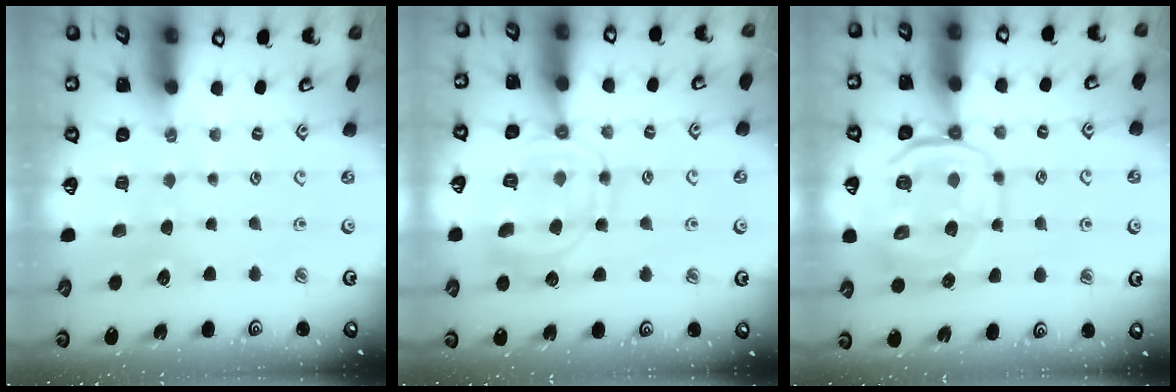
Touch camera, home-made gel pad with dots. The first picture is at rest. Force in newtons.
{"total": 12.5, "press": 12.4, "slide": 1.3}
{"total": 11.2, "press": 11.1, "slide": 1.5}